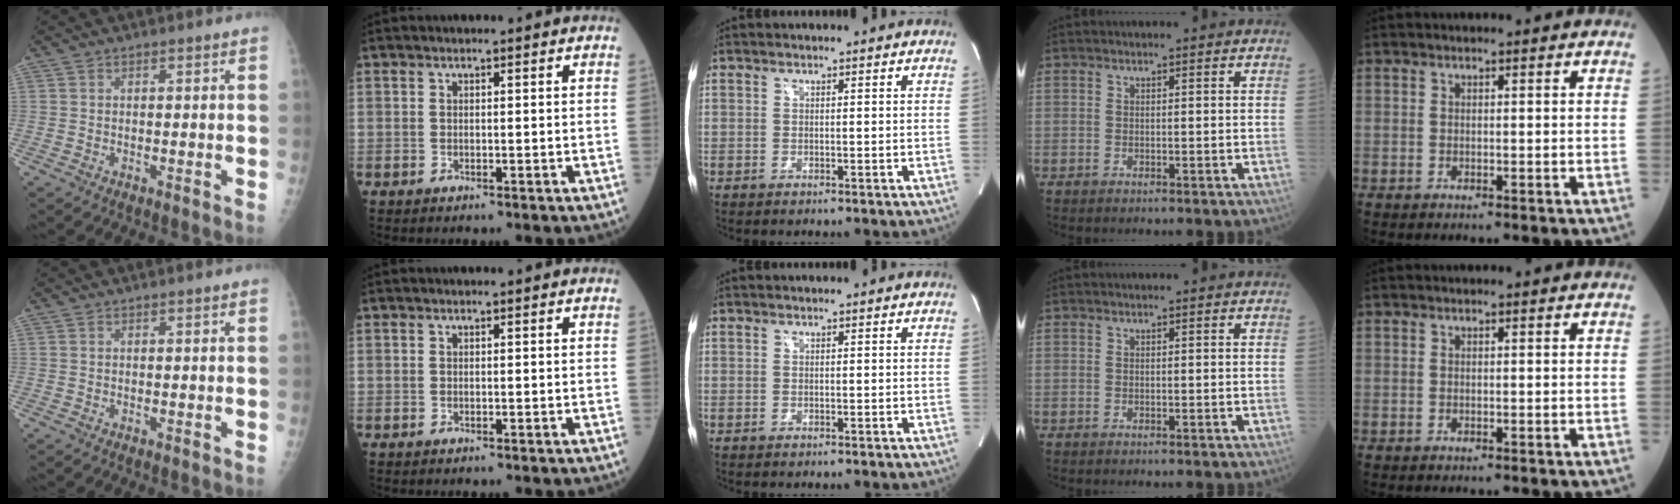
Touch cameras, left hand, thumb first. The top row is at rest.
{}